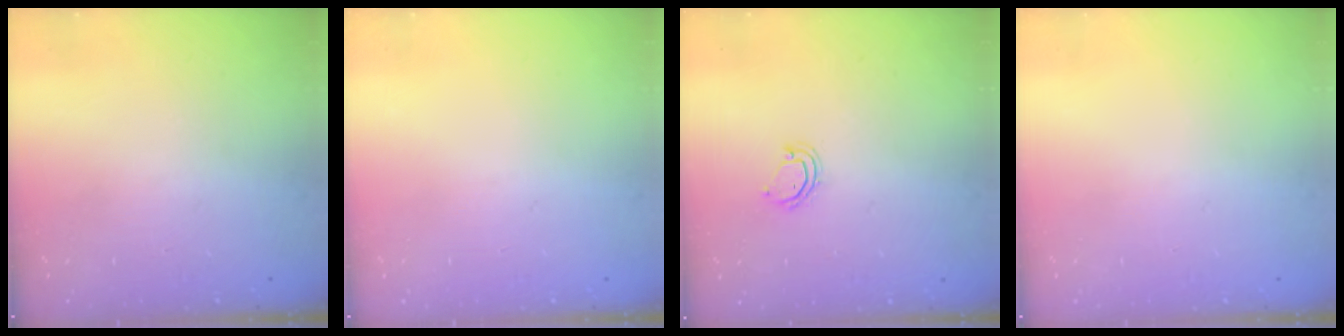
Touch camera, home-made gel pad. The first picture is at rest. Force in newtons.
{"total": 0.0}
{"total": 4.7, "press": 4.6, "slide": 0.4}
{"total": 0.0}